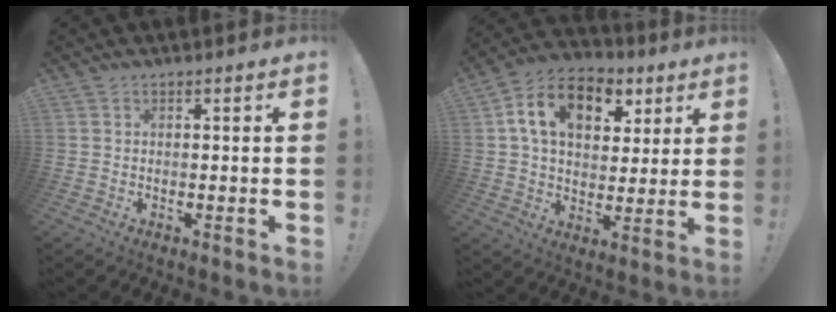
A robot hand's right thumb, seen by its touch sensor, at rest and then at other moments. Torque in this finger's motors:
{"motor_torque": [1.79, 1.79, 0.72, 0.24, 0.11]}